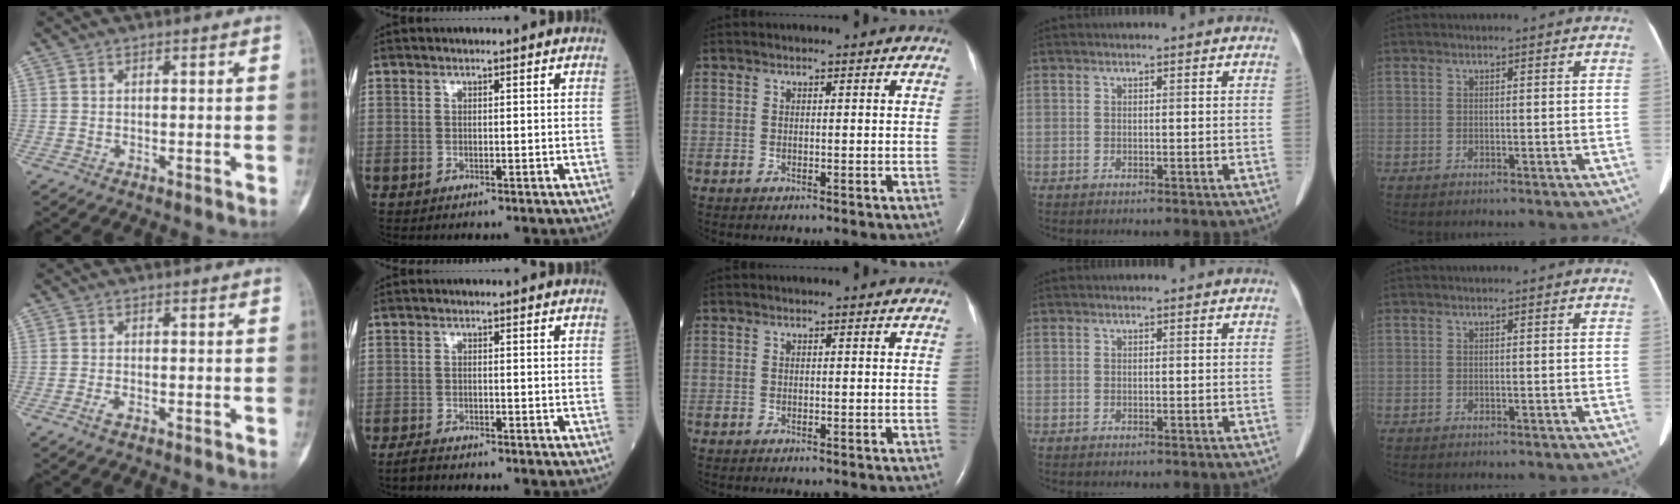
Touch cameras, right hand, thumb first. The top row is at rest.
{"thumb": {"total": 1.5, "force": [-0.9, 0.5, 1.1], "torque": [-0.027, 0.001, -0.020]}, "index": {"total": 2.1, "force": [-1.9, 0.2, 0.7], "torque": [-0.020, -0.006, -0.035]}}